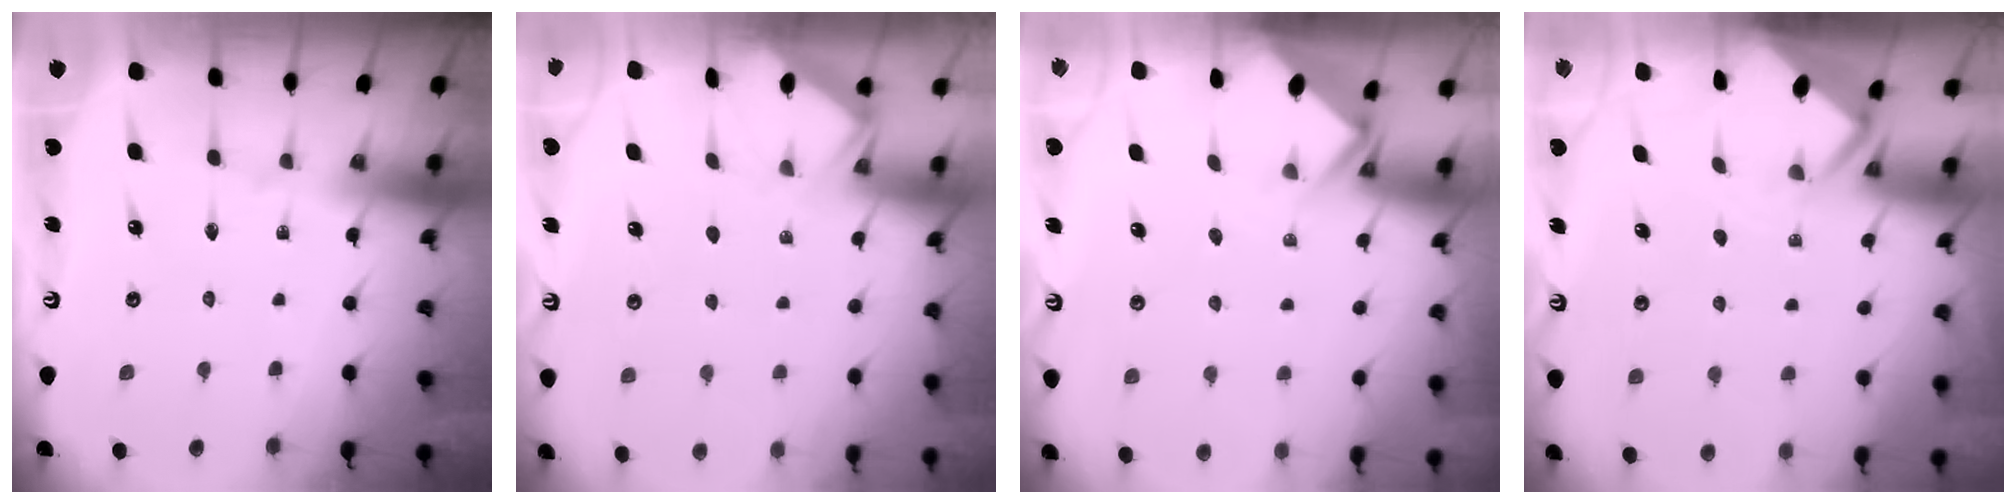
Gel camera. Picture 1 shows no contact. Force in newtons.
{"total": 1.7, "press": 1.6, "slide": 0.2}
{"total": 2.9, "press": 2.9, "slide": 0.2}
{"total": 2.5, "press": 2.5, "slide": 0.2}